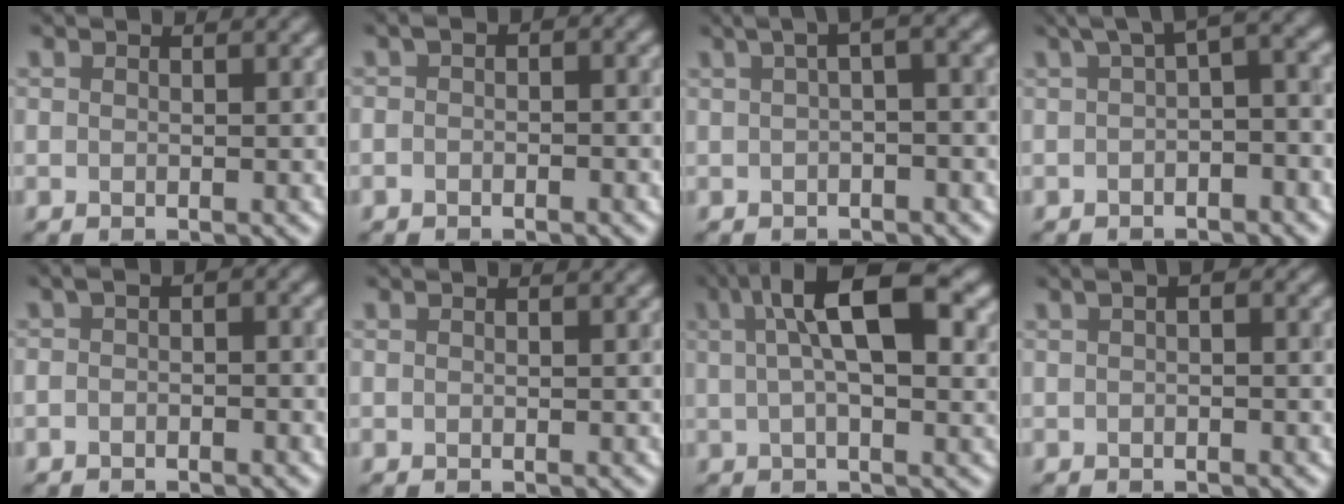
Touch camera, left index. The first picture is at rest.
{"total": 1.7, "force": [-0.4, 1.0, 1.4], "torque": [-0.027, 0.006, -0.010]}
{"total": 4.1, "force": [0.9, 1.2, 3.8], "torque": [-0.045, 0.022, 0.009]}
{"total": 5.7, "force": [0.9, 2.5, 5.1], "torque": [-0.064, 0.012, 0.003]}
{"total": 2.2, "force": [-0.5, 1.1, 1.8], "torque": [-0.034, 0.010, -0.014]}
{"total": 0.0}
{"total": 9.8, "force": [2.8, 3.8, 8.5], "torque": [-0.137, 0.025, 0.030]}
{"total": 1.5, "force": [0.3, 0.6, 1.3], "torque": [-0.023, 0.010, 0.001]}